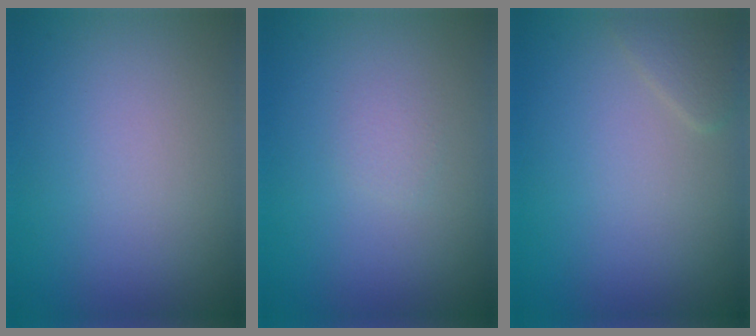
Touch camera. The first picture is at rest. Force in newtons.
{"total": 0.7, "press": 0.7, "slide": 0.0}
{"total": 1.2, "press": 1.2, "slide": 0.0}